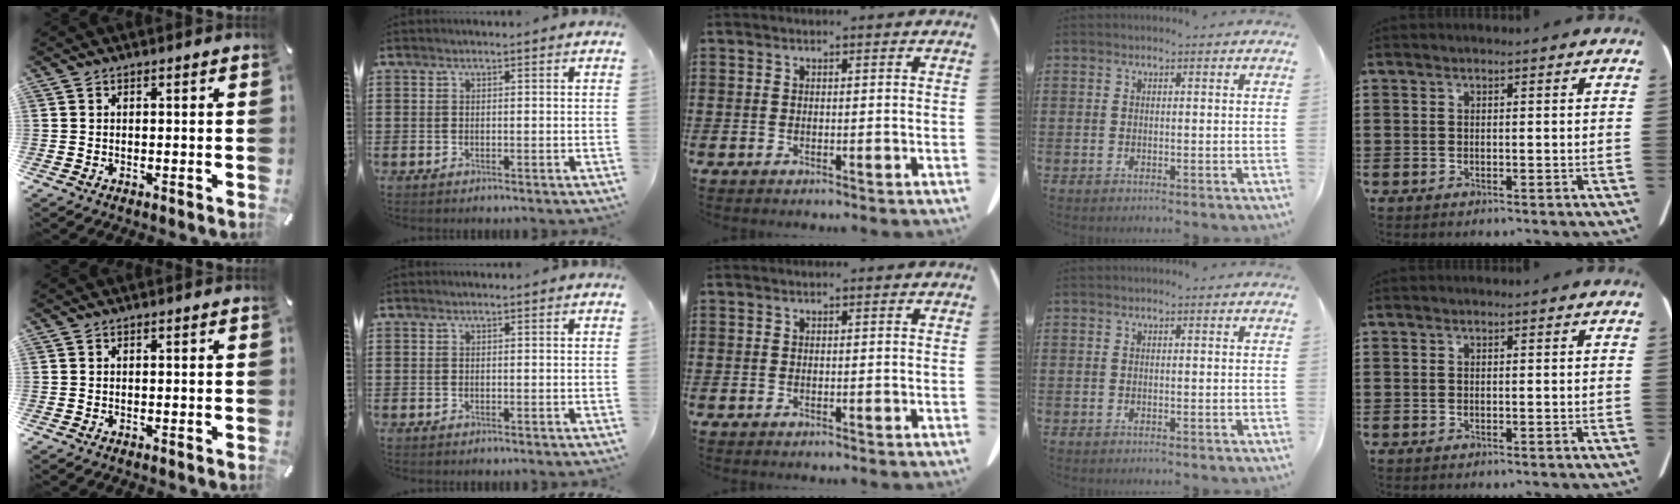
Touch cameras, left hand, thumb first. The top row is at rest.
{}